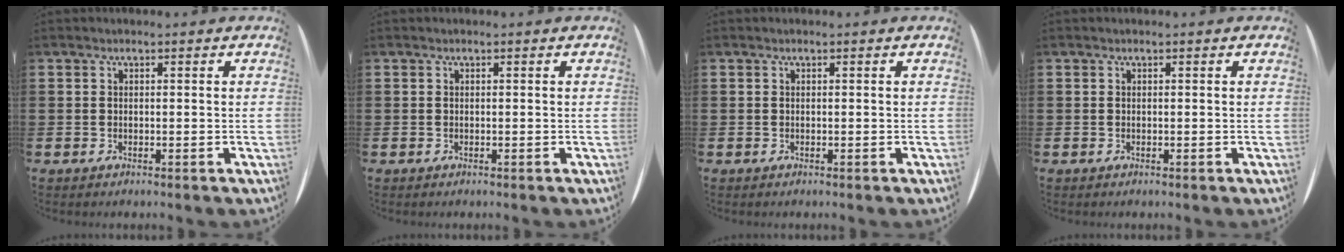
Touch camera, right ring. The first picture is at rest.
{"total": 0.0}
{"total": 0.0}
{"total": 0.0}